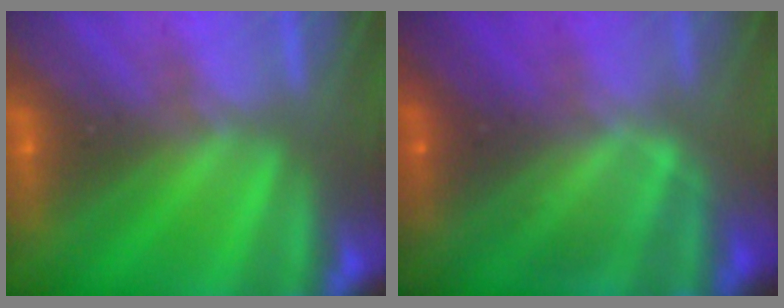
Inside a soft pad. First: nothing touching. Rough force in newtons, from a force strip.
{"total": 1.7}